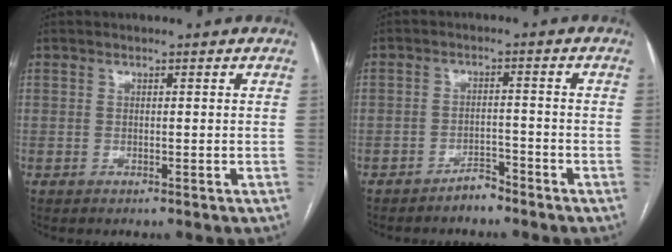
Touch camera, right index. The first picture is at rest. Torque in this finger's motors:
{"motor_torque": [0.00, -0.03, 0.02, -0.01]}